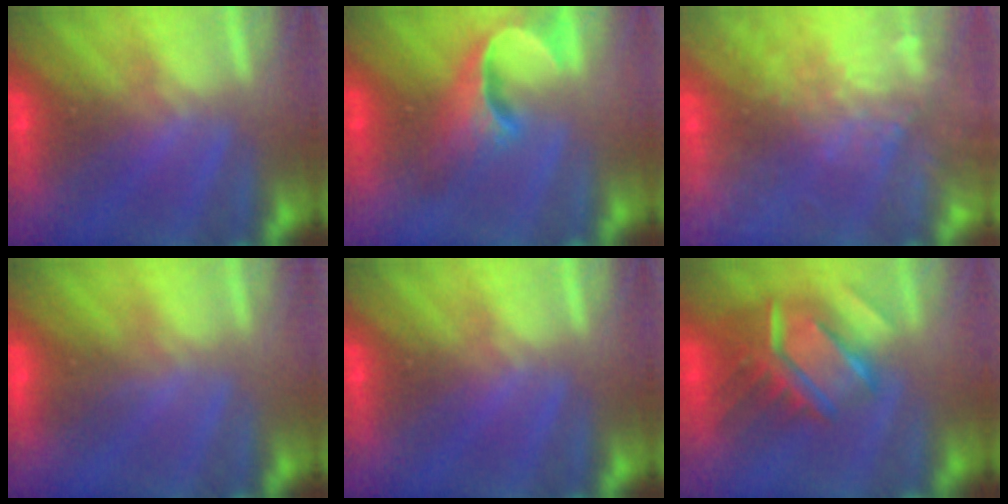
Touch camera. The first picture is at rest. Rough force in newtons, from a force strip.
{"total": 5.2}
{"total": 6.0}
{"total": 2.9}
{"total": 0.0}
{"total": 7.4}